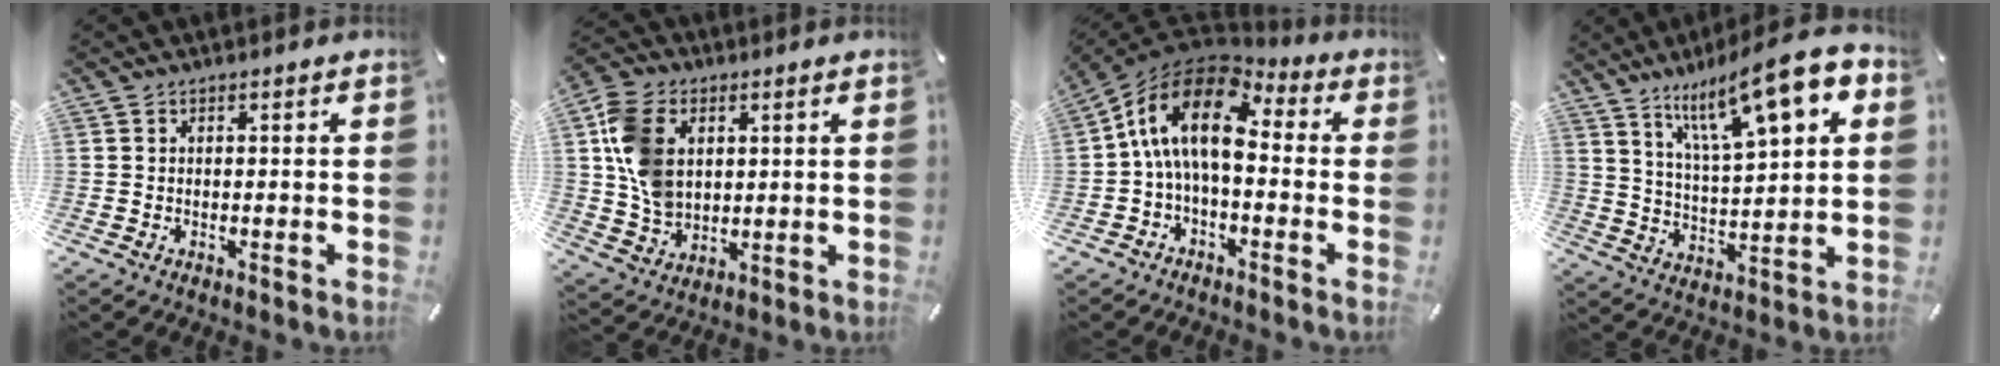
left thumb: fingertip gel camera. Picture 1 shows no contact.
{"total": 11.9, "force": [2.9, 9.1, 7.1], "torque": [-0.160, 0.009, 0.055]}
{"total": 15.1, "force": [2.1, 8.6, 12.2], "torque": [-0.246, 0.004, 0.028]}
{"total": 17.3, "force": [10.9, 4.8, 12.5], "torque": [-0.206, -0.053, 0.176]}